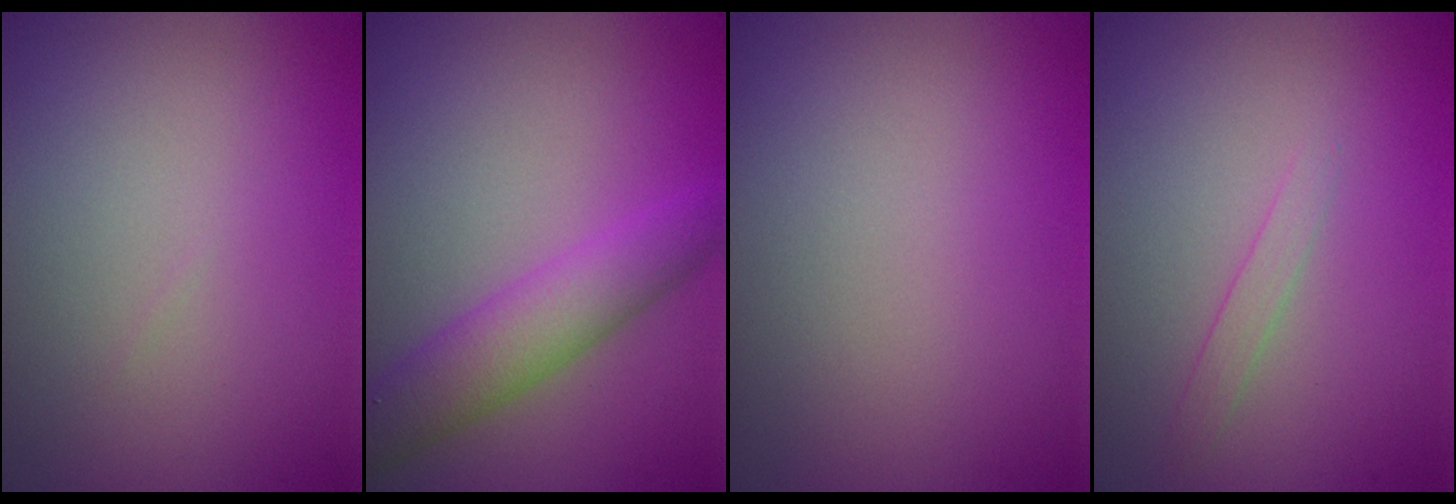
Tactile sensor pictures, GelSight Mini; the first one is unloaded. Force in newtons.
{"total": 4.7, "press": 4.7, "slide": 0.1}
{"total": 0.0}
{"total": 0.9, "press": 0.9, "slide": 0.2}